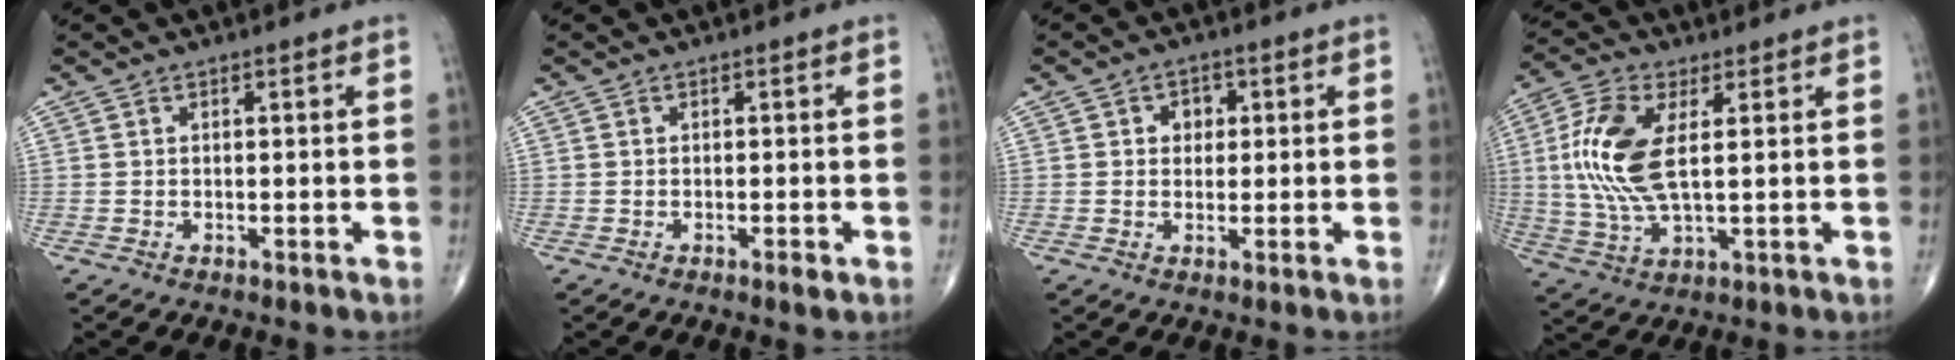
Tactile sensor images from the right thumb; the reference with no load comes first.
{"total": 1.1, "force": [-0.5, 0.3, 0.9], "torque": [-0.015, -0.002, -0.009]}
{"total": 3.2, "force": [0.7, 2.6, 1.7], "torque": [-0.002, 0.002, 0.006]}
{"total": 13.0, "force": [2.0, 5.5, 11.6], "torque": [-0.263, -0.003, 0.042]}